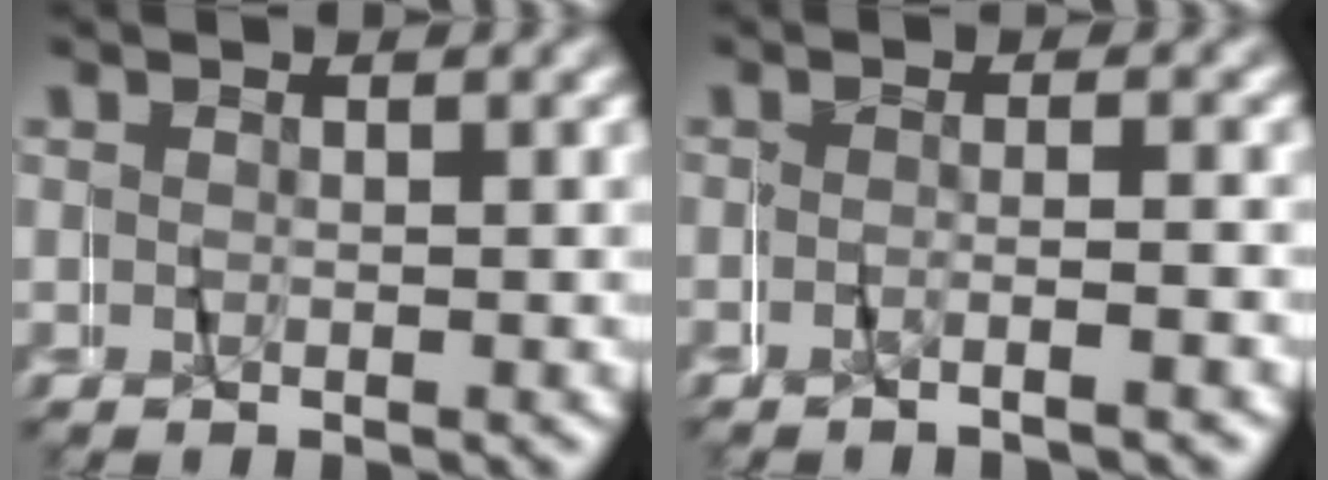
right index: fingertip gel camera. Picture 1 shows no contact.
{"total": 1.7, "force": [-1.5, -0.7, 0.4], "torque": [-0.019, 0.007, -0.030]}